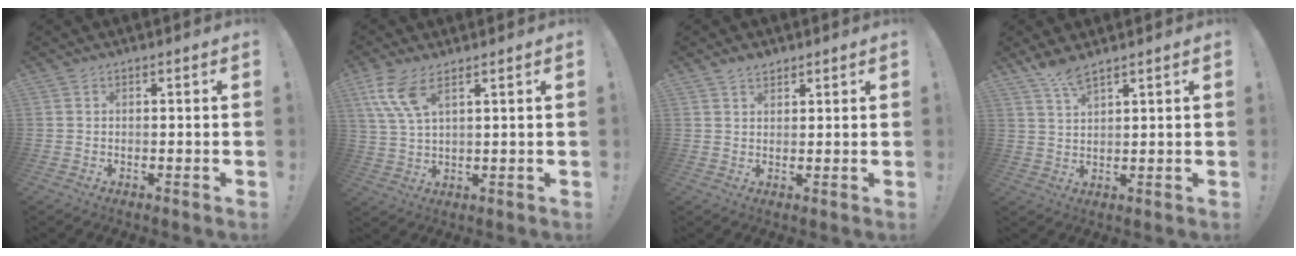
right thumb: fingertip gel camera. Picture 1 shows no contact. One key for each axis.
{"total": 8.8, "fx": 4.9, "fy": 2.8, "fz": 6.7, "tx": -0.143, "ty": -0.016, "tz": 0.095}
{"total": 2.6, "fx": 2.1, "fy": 1.4, "fz": 0.8, "tx": -0.008, "ty": -0.013, "tz": 0.038}
{"total": 4.9, "fx": 3.9, "fy": 0.7, "fz": 2.9, "tx": -0.058, "ty": -0.022, "tz": 0.068}